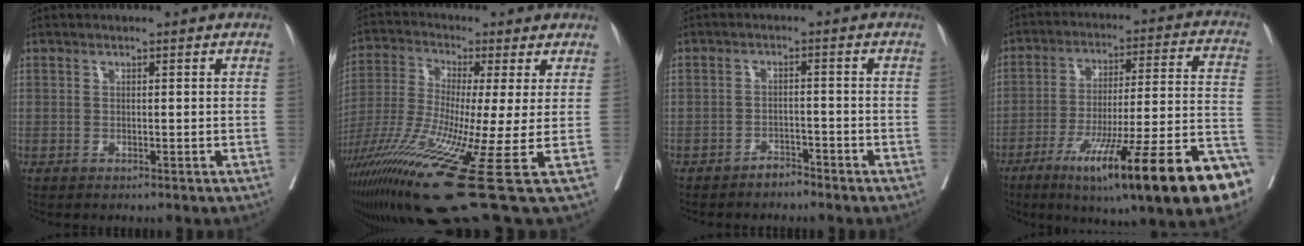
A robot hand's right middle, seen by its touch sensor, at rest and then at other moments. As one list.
[{"total": 19.5, "force": [-8.6, -0.5, 17.5], "torque": [-0.329, -0.050, -0.160]}, {"total": 2.2, "force": [-2.1, 0.7, 0.5], "torque": [-0.012, 0.001, -0.034]}, {"total": 26.0, "force": [-14.5, 1.7, 21.5], "torque": [-0.237, -0.019, -0.231]}]